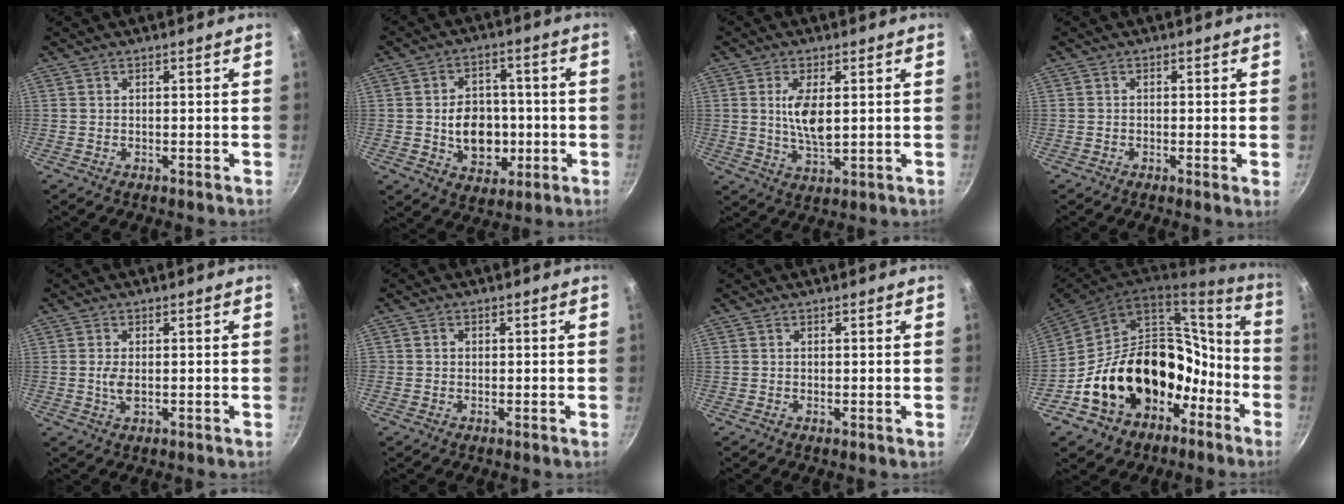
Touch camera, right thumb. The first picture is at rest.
{"total": 11.8, "force": [-1.2, 9.1, 7.3], "torque": [-0.068, 0.012, -0.011]}
{"total": 7.2, "force": [1.2, 3.0, 6.4], "torque": [-0.121, -0.012, 0.027]}
{"total": 1.2, "force": [-0.2, 0.0, 1.2], "torque": [-0.018, -0.005, -0.009]}
{"total": 2.8, "force": [-0.1, 1.4, 2.4], "torque": [-0.048, -0.003, -0.002]}
{"total": 1.1, "force": [0.0, 1.0, 0.3], "torque": [-0.001, 0.001, -0.002]}
{"total": 0.0}
{"total": 26.0, "force": [-8.9, 19.2, 15.1], "torque": [-0.218, 0.100, -0.120]}